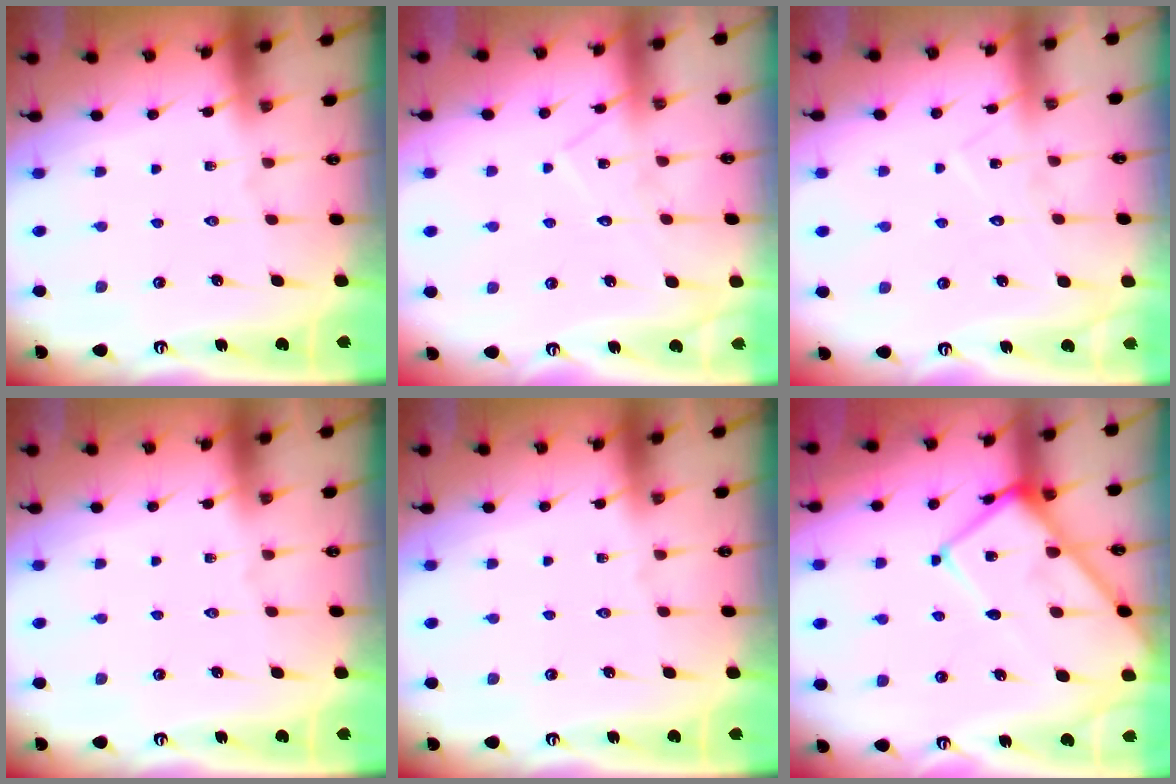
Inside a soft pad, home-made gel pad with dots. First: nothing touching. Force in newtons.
{"total": 8.7, "press": 8.7, "slide": 0.5}
{"total": 7.2, "press": 7.2, "slide": 0.5}
{"total": 0.0}
{"total": 0.0}
{"total": 13.1, "press": 13.0, "slide": 1.3}